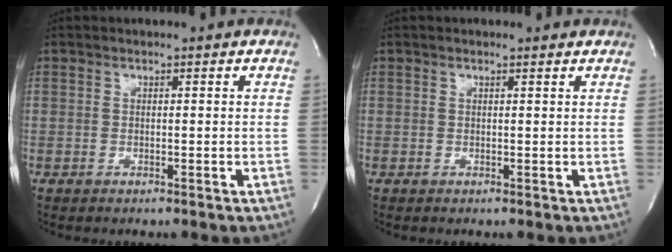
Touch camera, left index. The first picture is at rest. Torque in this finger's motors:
{"motor_torque": [-0.11, 0.14, -0.03, -0.01]}